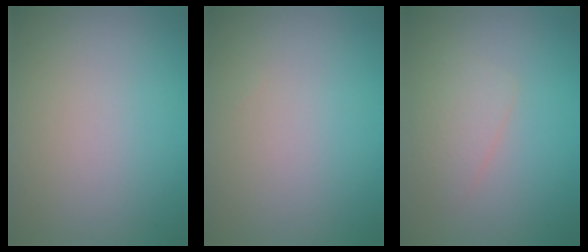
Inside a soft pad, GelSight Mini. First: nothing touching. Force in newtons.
{"total": 0.0}
{"total": 2.1, "press": 2.1, "slide": 0.0}